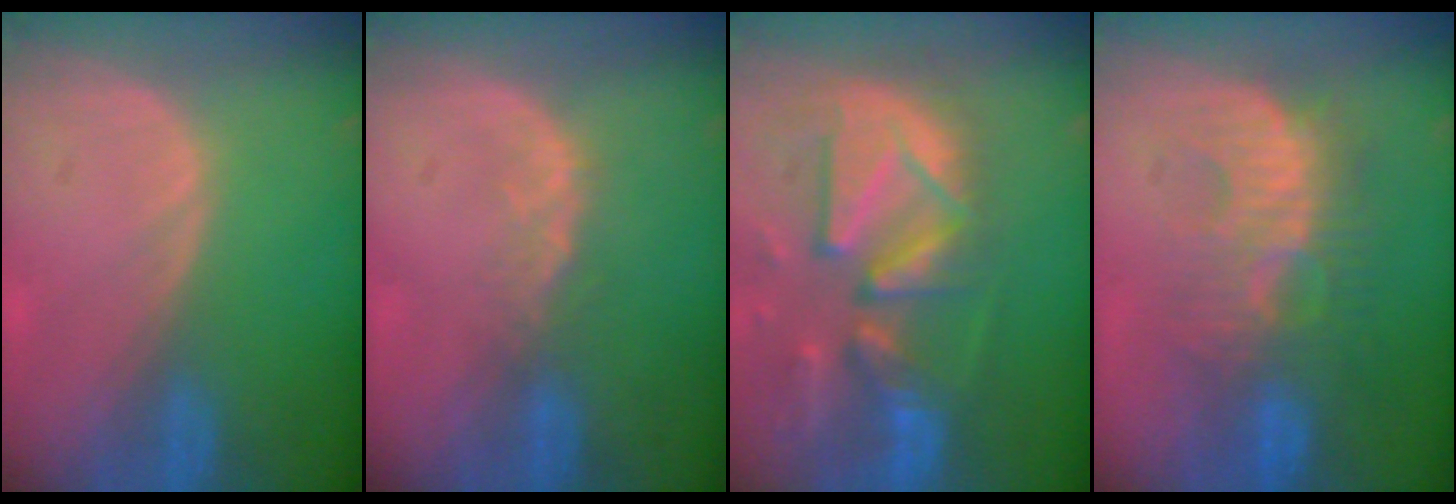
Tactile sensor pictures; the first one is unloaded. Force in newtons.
{"total": 2.6, "press": 2.1, "slide": 1.5}
{"total": 13.3, "press": 11.4, "slide": 6.7}
{"total": 9.0, "press": 8.9, "slide": 1.7}